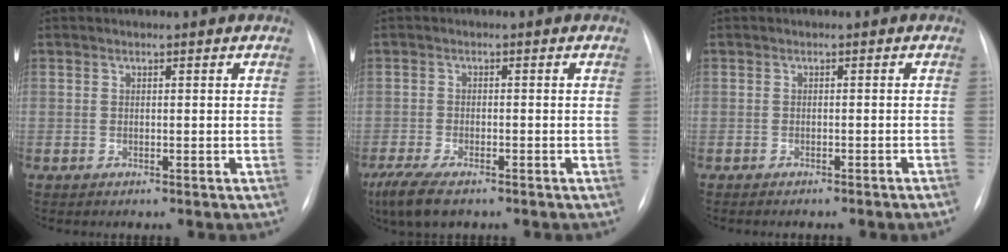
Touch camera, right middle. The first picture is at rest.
{"total": 7.3, "force": [-5.2, 1.8, 4.8], "torque": [-0.094, -0.021, -0.088]}
{"total": 3.7, "force": [-3.1, -0.3, 2.0], "torque": [-0.023, 0.006, -0.035]}